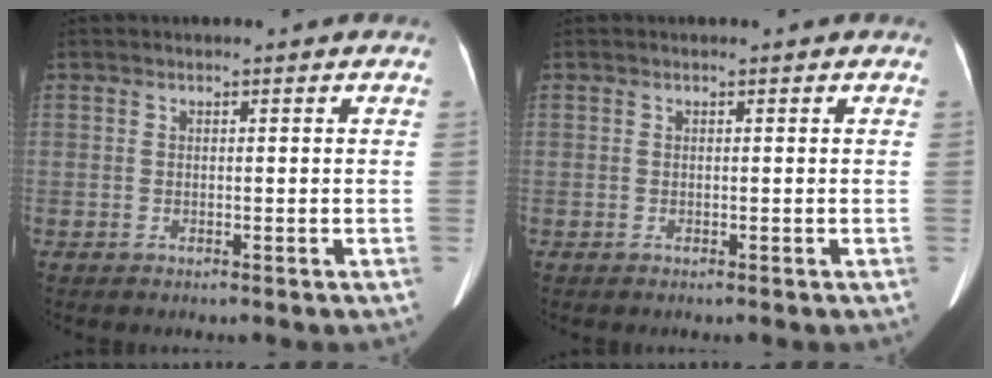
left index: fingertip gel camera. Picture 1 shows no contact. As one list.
[{"total": 0.0}]